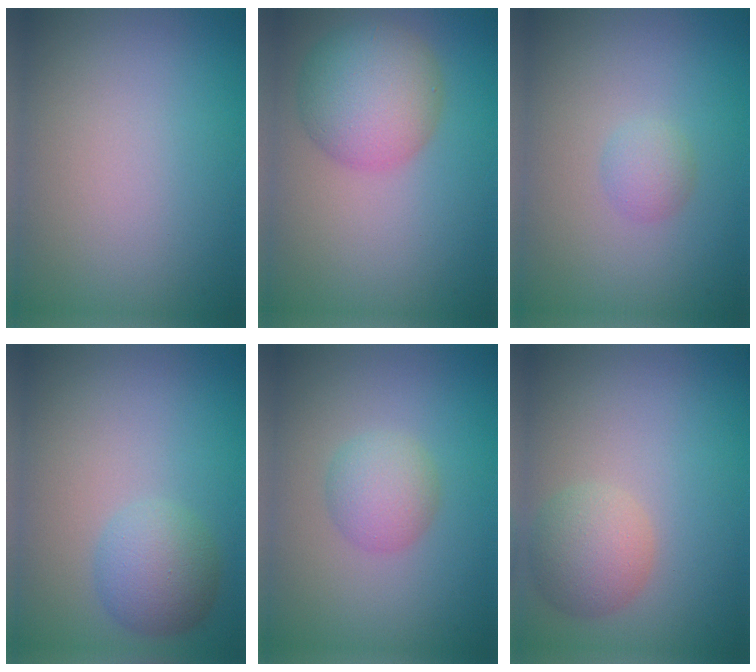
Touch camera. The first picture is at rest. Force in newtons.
{"total": 5.8, "press": 5.8, "slide": 0.2}
{"total": 1.4, "press": 1.4, "slide": 0.0}
{"total": 3.4, "press": 3.4, "slide": 0.1}
{"total": 2.6, "press": 2.6, "slide": 0.0}
{"total": 3.5, "press": 3.5, "slide": 0.2}